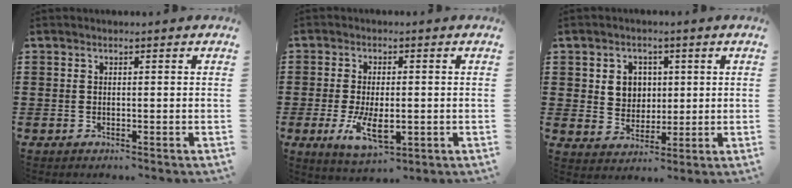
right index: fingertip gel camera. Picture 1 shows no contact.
{"total": 7.0, "force": [-1.3, 3.1, 6.1], "torque": [-0.122, -0.013, -0.025]}
{"total": 4.7, "force": [1.1, 4.2, 1.6], "torque": [-0.043, 0.011, 0.017]}